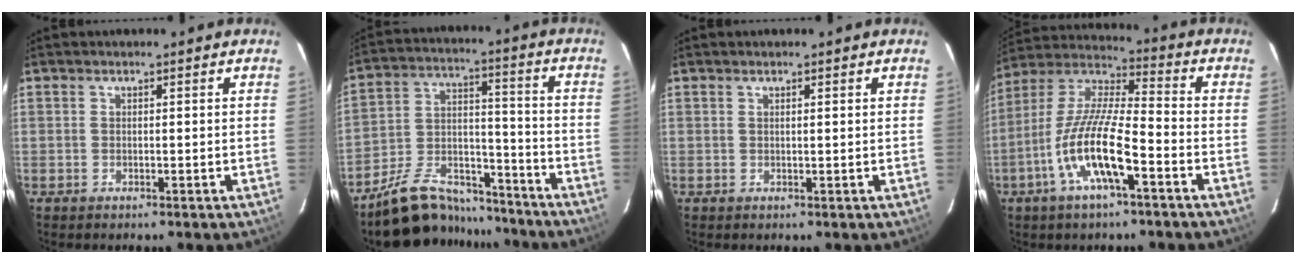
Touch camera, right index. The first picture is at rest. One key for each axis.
{"total": 16.8, "fx": -14.0, "fy": 7.1, "fz": 6.0, "tx": -0.125, "ty": 0.037, "tz": -0.216}
{"total": 0.9, "fx": 0.5, "fy": -0.5, "fz": 0.4, "tx": -0.009, "ty": -0.002, "tz": 0.007}
{"total": 14.6, "fx": -6.3, "fy": 3.0, "fz": 12.8, "tx": -0.259, "ty": -0.008, "tz": -0.125}